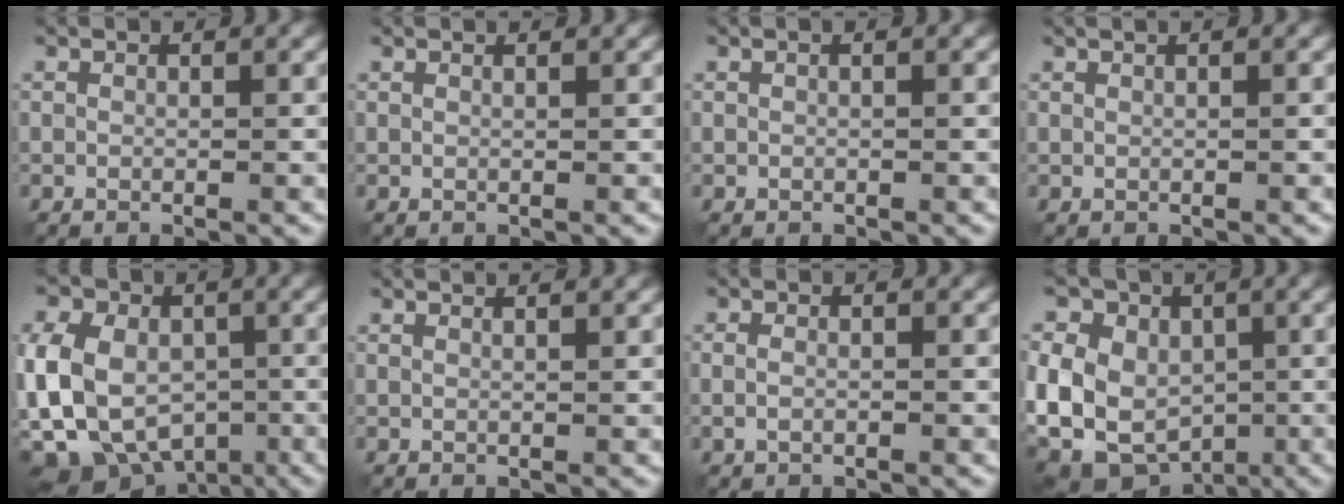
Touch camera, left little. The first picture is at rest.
{"total": 0.6, "force": [0.5, 0.1, 0.3], "torque": [-0.004, 0.001, 0.000]}
{"total": 0.0}
{"total": 1.0, "force": [0.6, 0.3, 0.7], "torque": [-0.004, -0.001, 0.001]}
{"total": 14.0, "force": [-3.8, 11.1, 7.6], "torque": [-0.165, -0.013, -0.084]}
{"total": 1.7, "force": [1.2, 0.6, 1.0], "torque": [0.002, 0.006, -0.003]}
{"total": 1.2, "force": [-0.5, 0.6, 0.9], "torque": [-0.018, -0.003, -0.008]}
{"total": 14.6, "force": [-1.9, 12.5, 7.3], "torque": [-0.166, 0.017, -0.059]}